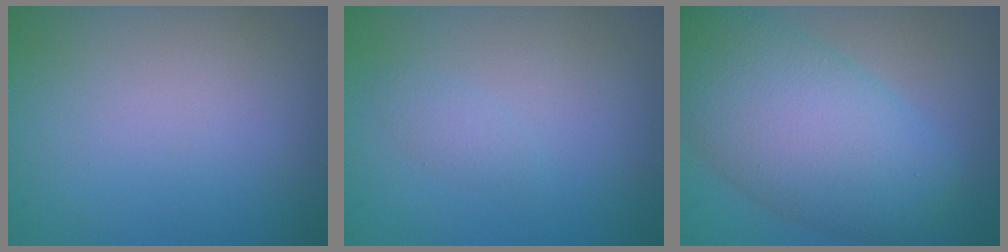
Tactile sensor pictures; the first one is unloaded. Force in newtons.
{"total": 1.1, "press": 1.1, "slide": 0.0}
{"total": 10.6, "press": 10.6, "slide": 0.4}